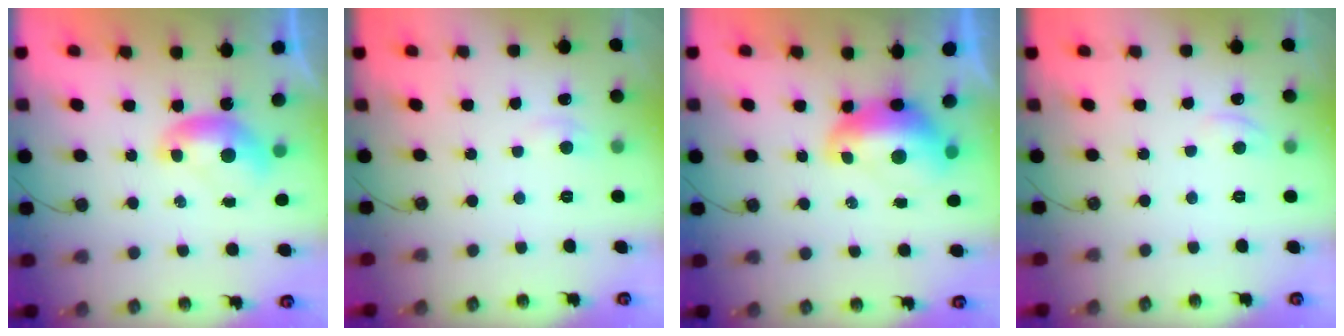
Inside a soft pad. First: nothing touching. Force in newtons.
{"total": 1.3, "press": 1.1, "slide": 0.6}
{"total": 2.8, "press": 2.8, "slide": 0.7}
{"total": 2.0, "press": 2.0, "slide": 0.2}